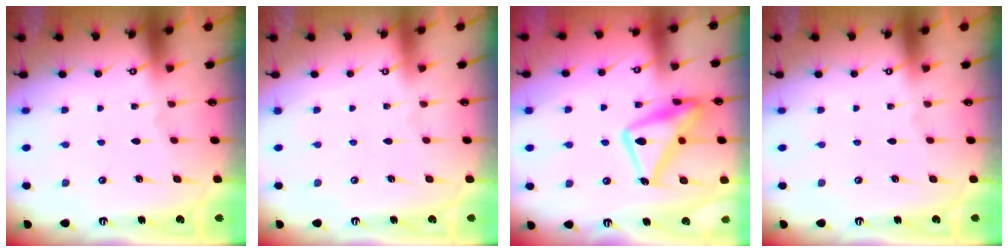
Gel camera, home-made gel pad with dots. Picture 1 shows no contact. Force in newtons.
{"total": 4.0, "press": 4.0, "slide": 0.1}
{"total": 17.8, "press": 17.7, "slide": 1.5}
{"total": 0.0}